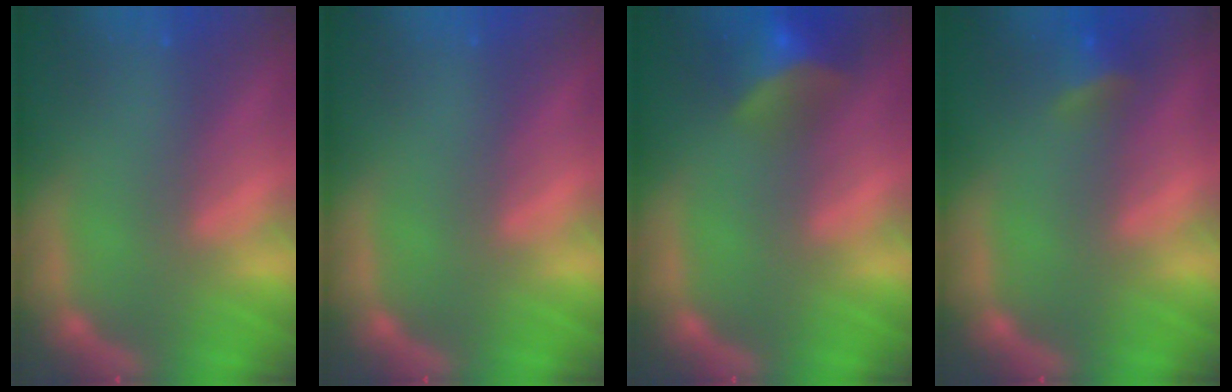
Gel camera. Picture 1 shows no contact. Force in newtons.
{"total": 0.0}
{"total": 7.0}
{"total": 2.9}